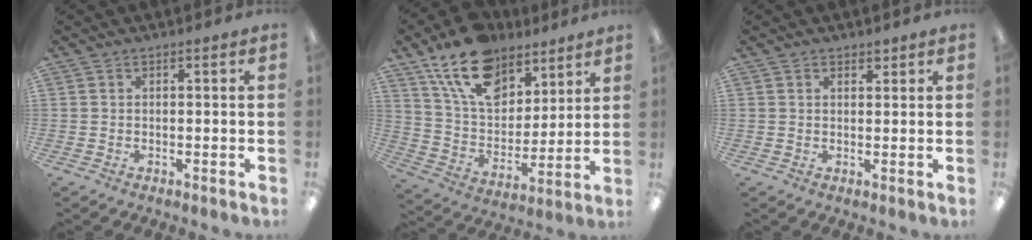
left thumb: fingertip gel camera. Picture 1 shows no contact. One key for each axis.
{"total": 17.7, "fx": 12.1, "fy": 9.8, "fz": 8.3, "tx": -0.154, "ty": -0.056, "tz": 0.224}
{"total": 1.5, "fx": 1.2, "fy": 0.9, "fz": 0.3, "tx": 0.003, "ty": -0.001, "tz": 0.020}